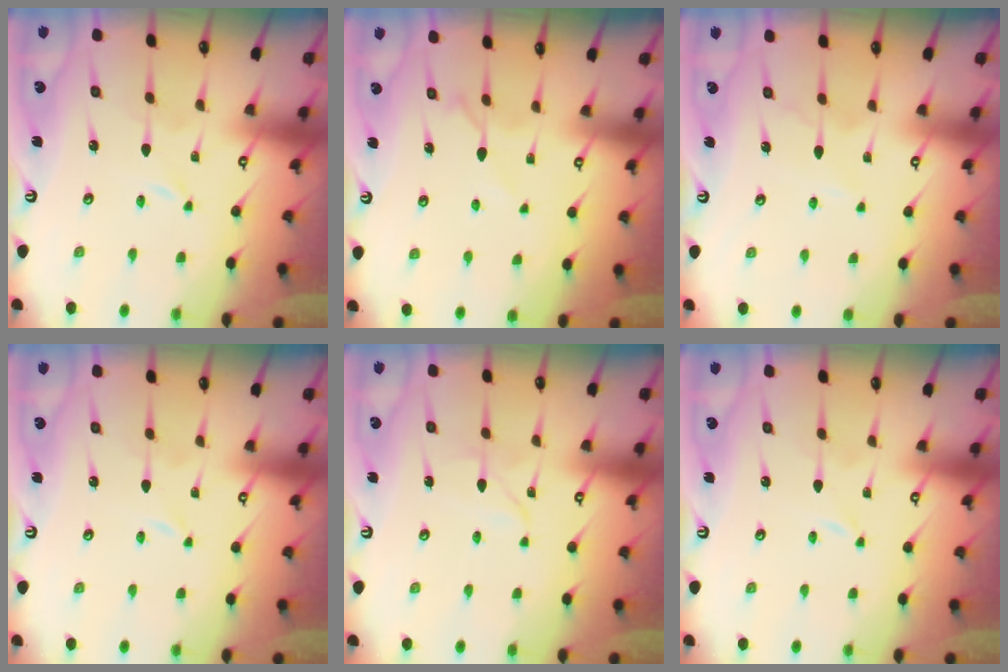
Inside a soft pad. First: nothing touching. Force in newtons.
{"total": 6.1, "press": 6.0, "slide": 0.9}
{"total": 5.6, "press": 5.6, "slide": 0.5}
{"total": 0.0}
{"total": 2.1, "press": 2.1, "slide": 0.3}
{"total": 0.0}